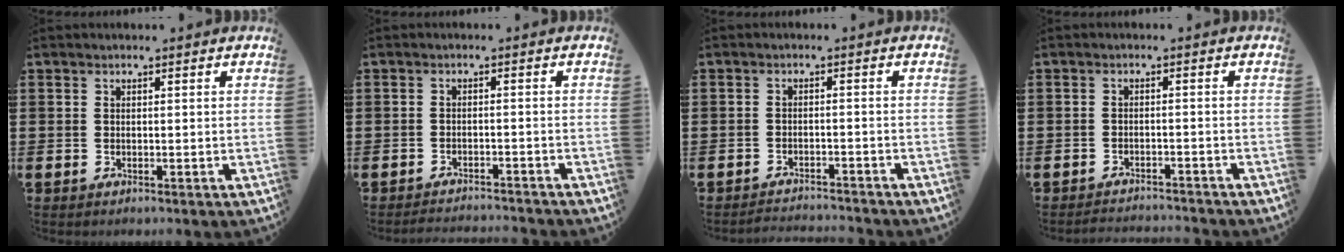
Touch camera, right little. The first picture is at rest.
{"total": 1.7, "force": [-1.7, -0.1, 0.0], "torque": [-0.003, 0.004, -0.036]}
{"total": 1.8, "force": [-1.8, -0.1, -0.1], "torque": [-0.002, 0.005, -0.038]}
{"total": 1.8, "force": [-1.8, -0.1, -0.1], "torque": [-0.003, 0.004, -0.037]}